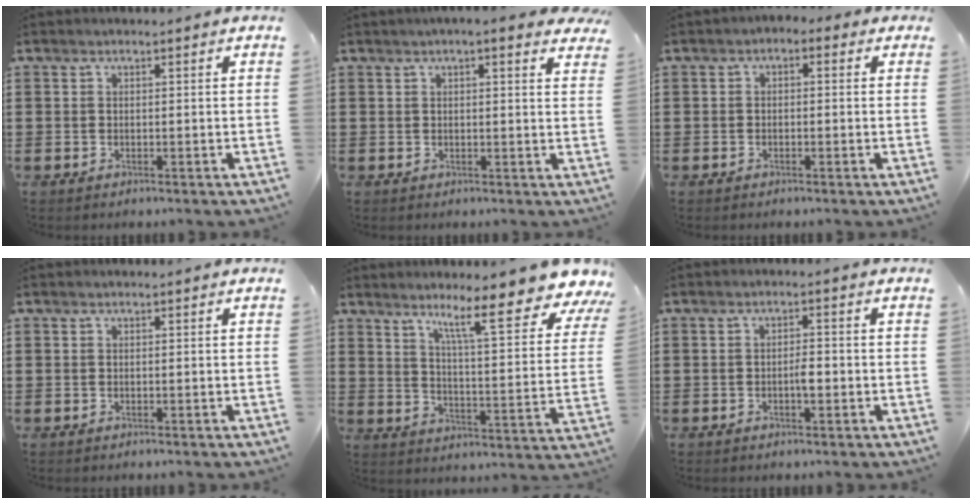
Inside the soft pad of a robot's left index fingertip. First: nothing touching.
{"total": 2.2, "force": [1.7, 0.5, 1.3], "torque": [-0.029, 0.004, 0.029]}
{"total": 1.4, "force": [-1.1, 0.7, 0.5], "torque": [-0.013, 0.006, -0.024]}
{"total": 0.0}
{"total": 12.5, "force": [9.2, 0.9, 8.5], "torque": [-0.149, -0.052, 0.143]}
{"total": 2.2, "force": [-0.6, 0.8, 1.9], "torque": [-0.037, 0.005, -0.012]}